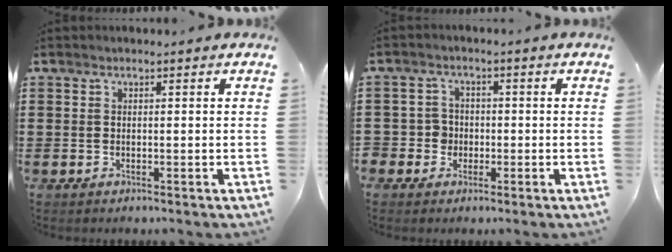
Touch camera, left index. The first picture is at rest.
{"total": 3.1, "force": [-1.1, 2.9, 0.5], "torque": [-0.031, 0.001, -0.030]}